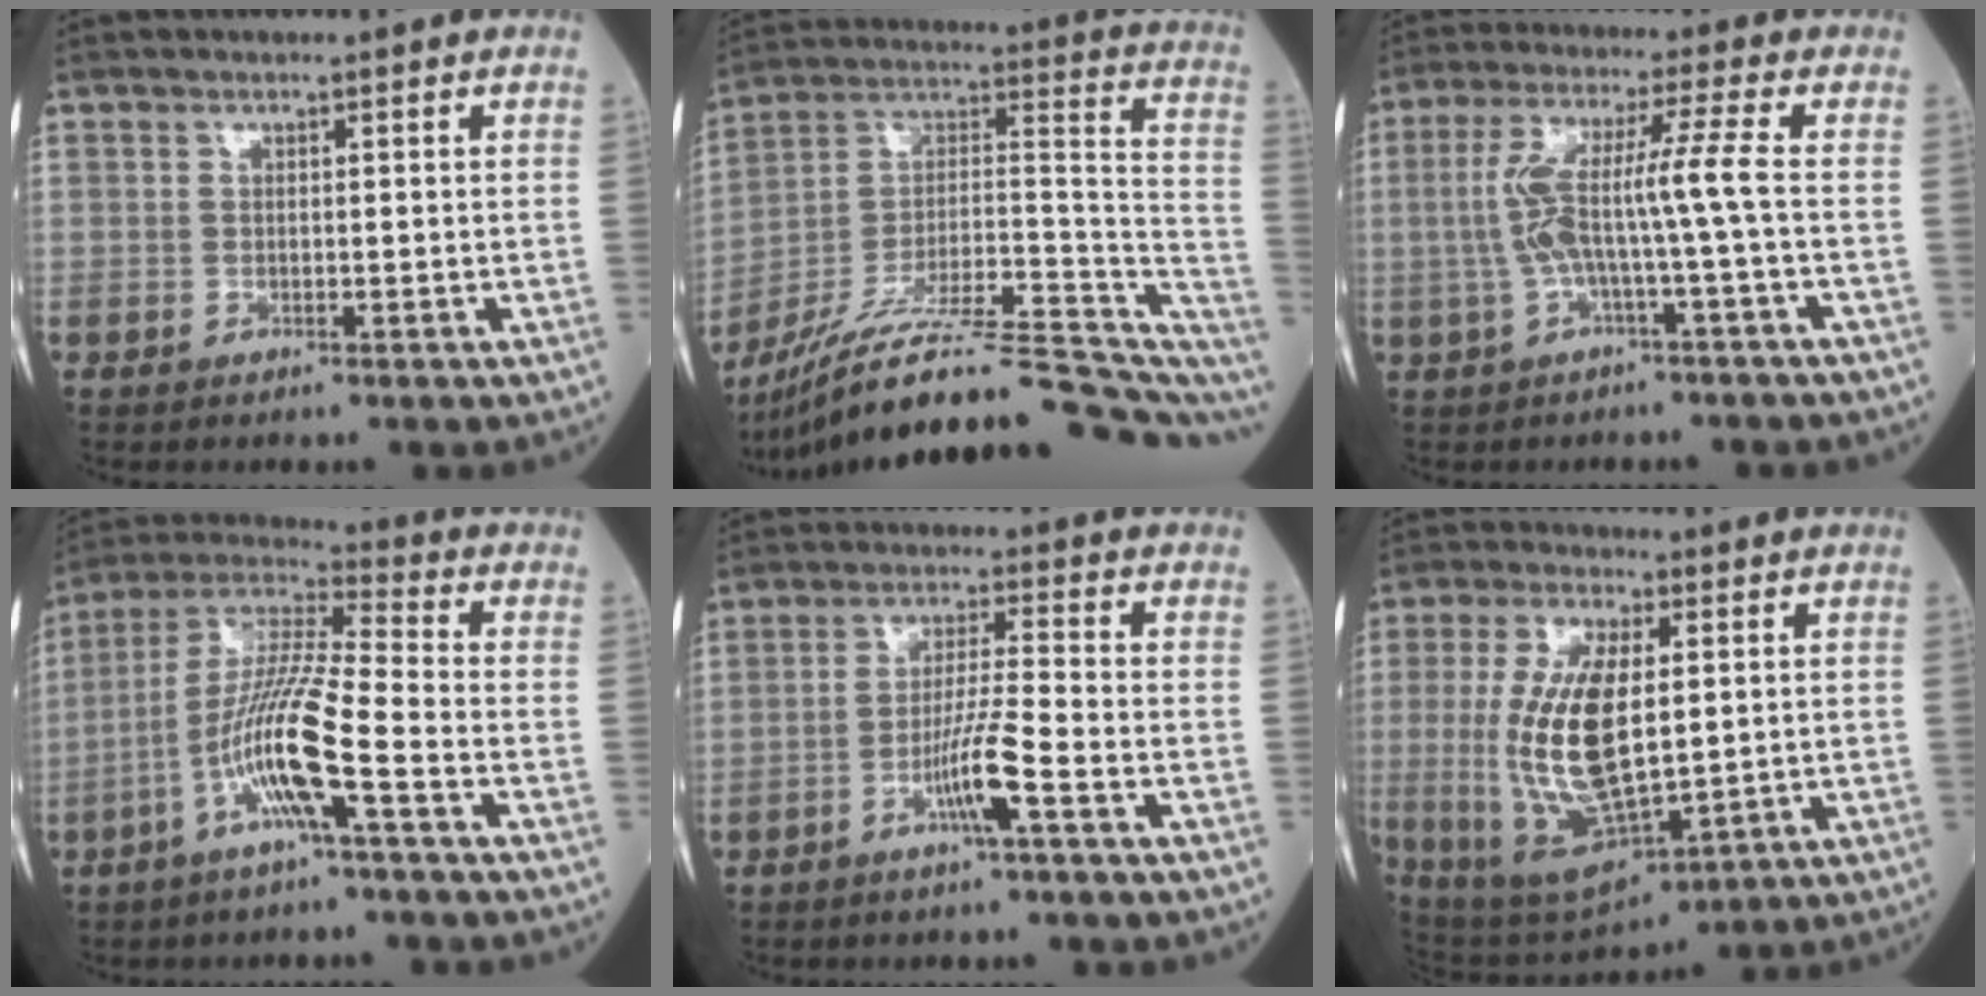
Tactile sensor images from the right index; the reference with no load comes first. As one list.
[{"total": 29.0, "force": [-23.6, 3.9, 16.4], "torque": [-0.196, 0.017, -0.357]}, {"total": 8.3, "force": [-1.0, -0.8, 8.2], "torque": [-0.173, 0.026, -0.016]}, {"total": 12.6, "force": [-4.7, 0.1, 11.7], "torque": [-0.237, 0.004, -0.097]}, {"total": 6.4, "force": [-2.9, -0.7, 5.6], "torque": [-0.110, -0.001, -0.056]}, {"total": 16.7, "force": [0.7, 6.2, 15.5], "torque": [-0.322, -0.005, 0.028]}]